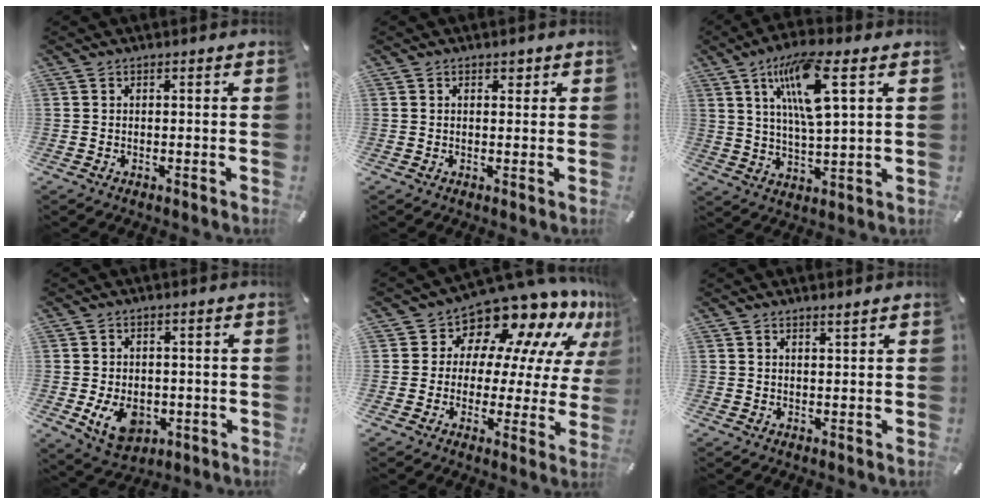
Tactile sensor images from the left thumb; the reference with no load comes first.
{"total": 1.3, "force": [0.7, 0.9, 0.5], "torque": [-0.004, 0.002, 0.010]}
{"total": 12.8, "force": [6.1, 3.1, 10.8], "torque": [-0.217, -0.004, 0.098]}
{"total": 8.0, "force": [-1.8, 6.2, 4.8], "torque": [-0.088, 0.001, -0.033]}
{"total": 12.6, "force": [10.4, 6.1, 3.7], "torque": [-0.058, -0.105, 0.170]}
{"total": 1.2, "force": [1.1, 0.1, 0.4], "torque": [-0.008, 0.000, 0.020]}